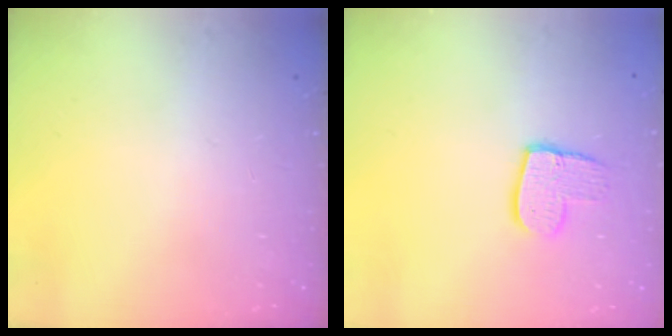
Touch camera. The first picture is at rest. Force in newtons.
{"total": 9.8, "press": 9.8, "slide": 0.7}